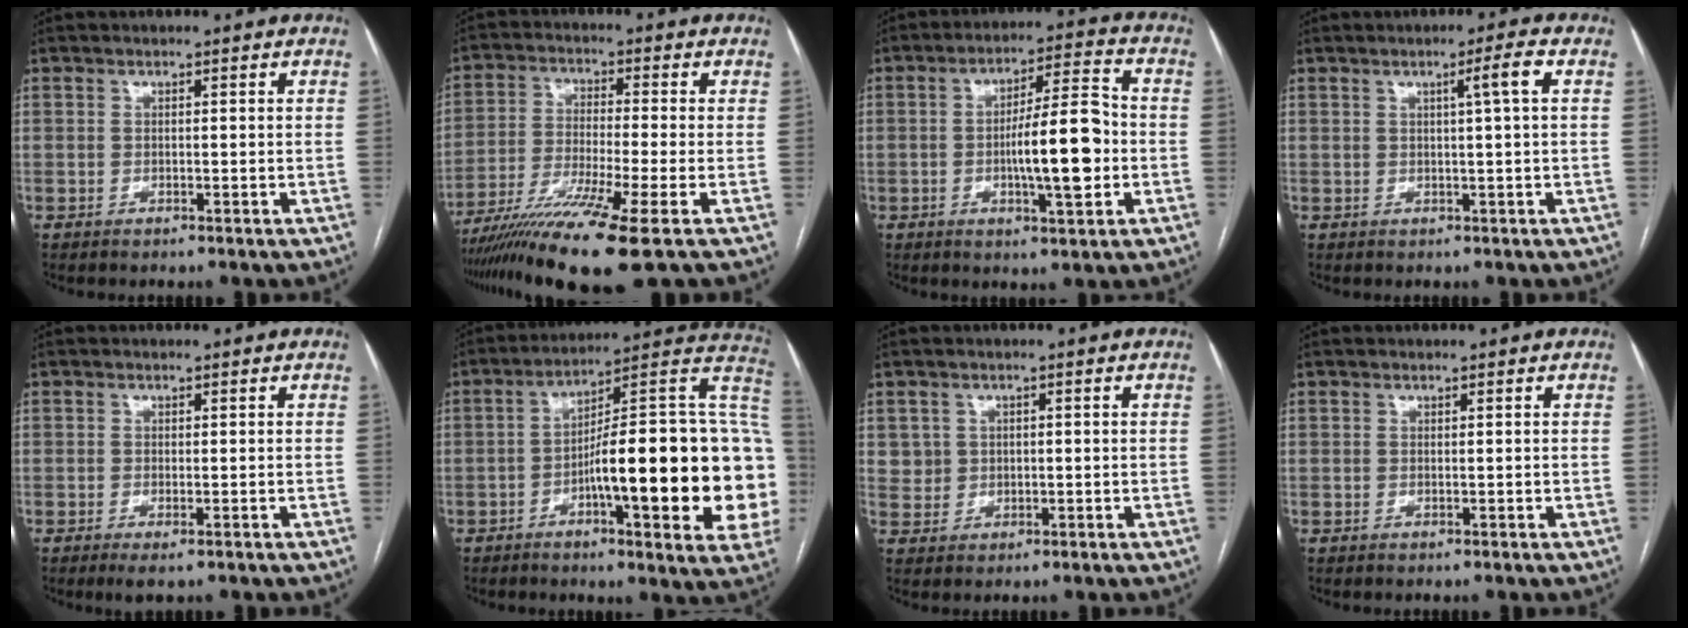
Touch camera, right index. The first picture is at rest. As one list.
[{"total": 12.8, "force": [-8.6, -1.7, 9.3], "torque": [-0.178, -0.035, -0.151]}, {"total": 11.3, "force": [-2.0, 1.9, 11.0], "torque": [-0.181, 0.010, -0.031]}, {"total": 3.2, "force": [0.8, -0.9, 3.0], "torque": [-0.048, 0.002, 0.013]}, {"total": 2.1, "force": [-1.5, 0.4, 1.5], "torque": [-0.019, -0.004, -0.020]}, {"total": 28.1, "force": [-4.1, 3.9, 27.5], "torque": [-0.303, 0.018, -0.061]}, {"total": 2.8, "force": [0.6, 2.8, 0.1], "torque": [0.004, 0.009, 0.014]}, {"total": 0.0}]